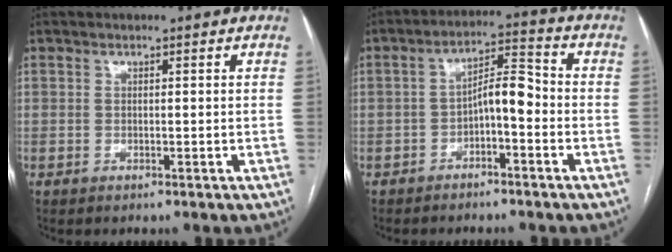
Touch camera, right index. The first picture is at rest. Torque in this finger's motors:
{"motor_torque": [0.83, 0.04, 0.13, 0.09]}